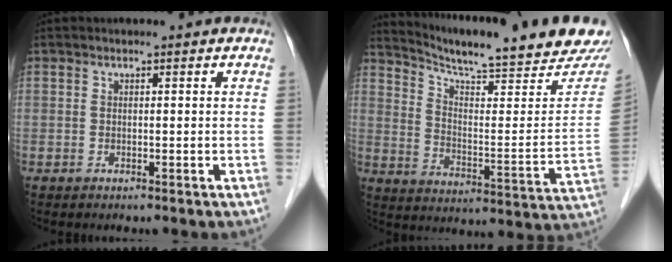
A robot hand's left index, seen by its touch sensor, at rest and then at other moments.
{"total": 22.8, "force": [20.3, 1.7, 10.2], "torque": [-0.162, -0.056, 0.278]}